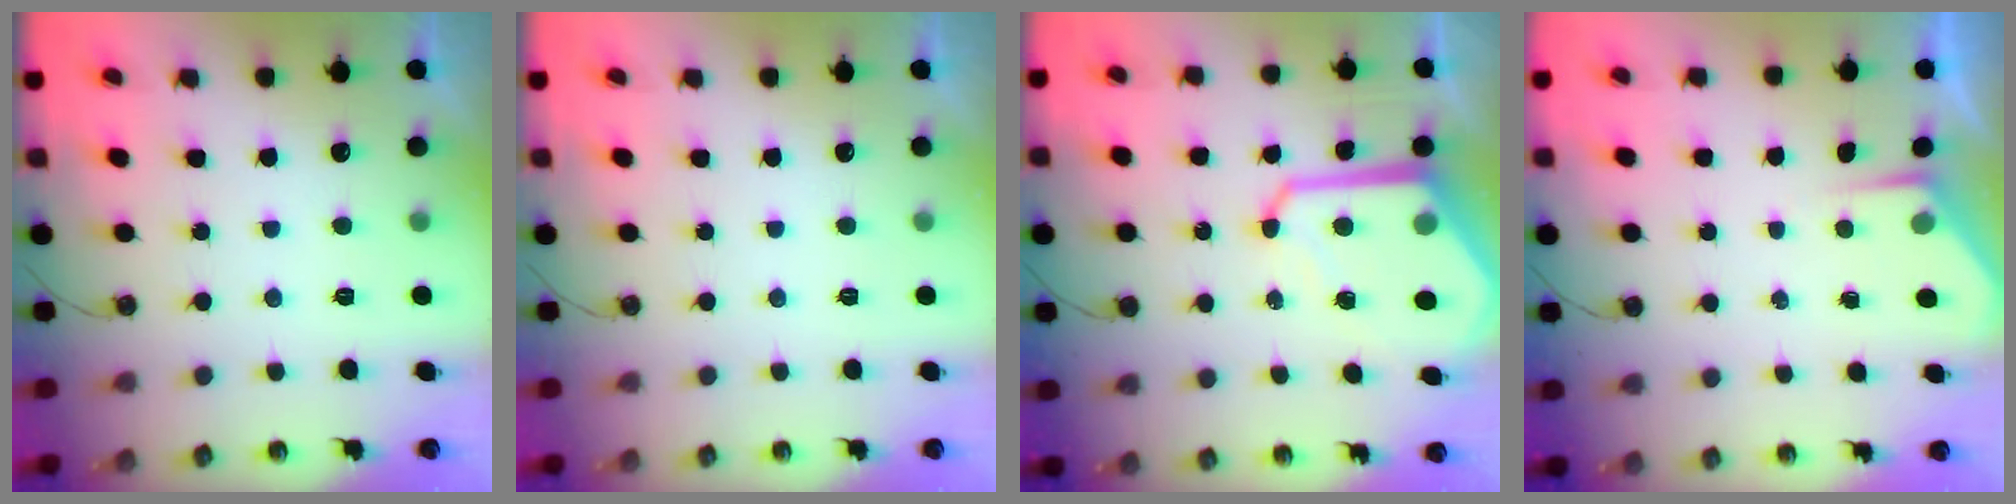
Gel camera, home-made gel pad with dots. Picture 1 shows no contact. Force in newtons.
{"total": 0.0}
{"total": 14.3, "press": 14.2, "slide": 1.2}
{"total": 2.5, "press": 2.5, "slide": 0.4}